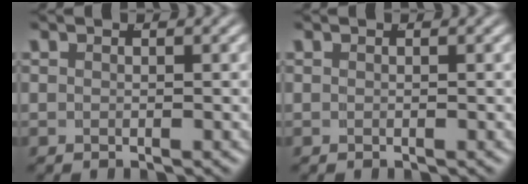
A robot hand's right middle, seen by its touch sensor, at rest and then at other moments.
{"total": 0.0}